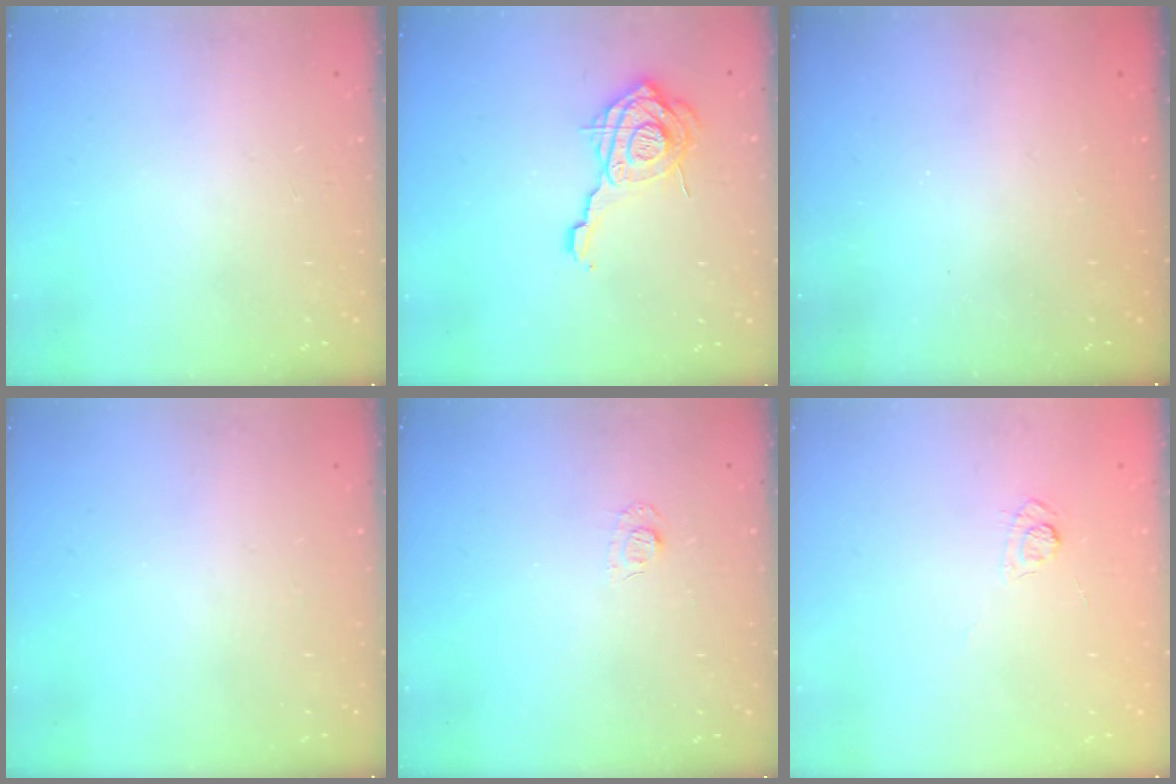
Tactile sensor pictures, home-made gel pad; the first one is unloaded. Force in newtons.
{"total": 15.6, "press": 15.6, "slide": 1.4}
{"total": 2.2, "press": 2.1, "slide": 0.7}
{"total": 0.0}
{"total": 5.5, "press": 5.4, "slide": 0.6}
{"total": 4.0, "press": 3.7, "slide": 1.5}